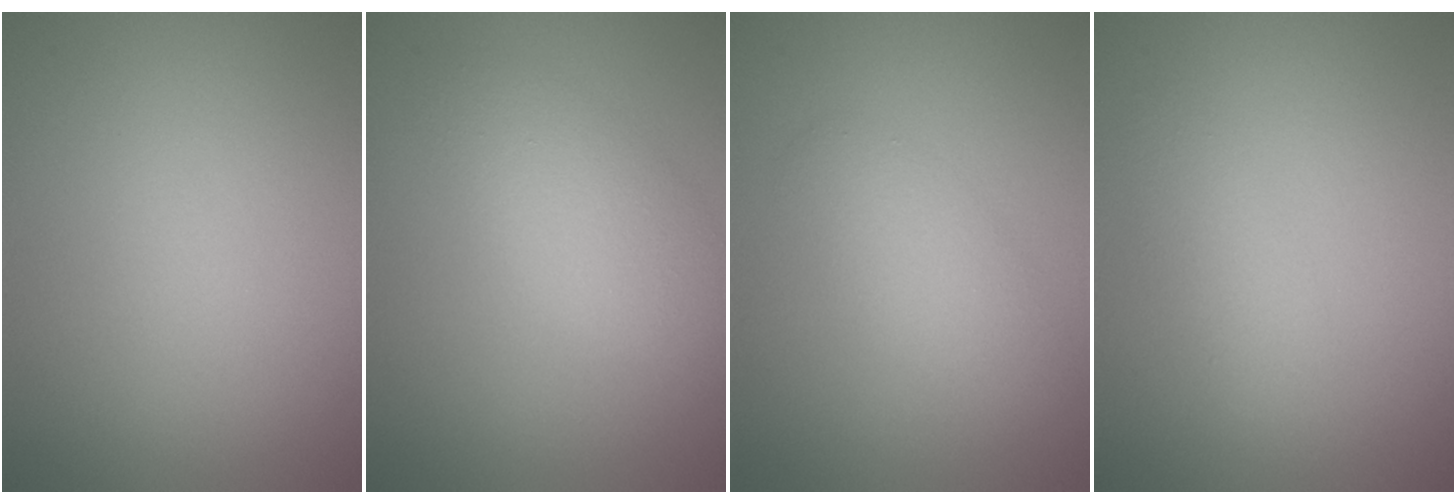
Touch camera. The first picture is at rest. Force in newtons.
{"total": 3.5, "press": 3.5, "slide": 0.1}
{"total": 2.6, "press": 2.6, "slide": 0.2}
{"total": 1.9, "press": 1.9, "slide": 0.1}